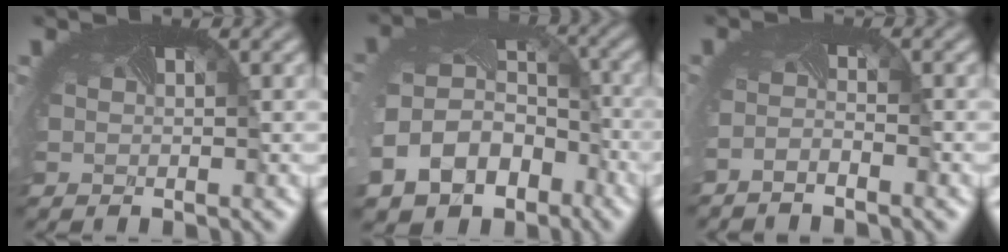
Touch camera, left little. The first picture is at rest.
{"total": 11.9, "force": [-5.8, 8.9, 5.3], "torque": [-0.151, -0.049, -0.078]}
{"total": 1.5, "force": [-1.5, -0.3, 0.2], "torque": [-0.026, -0.017, -0.031]}